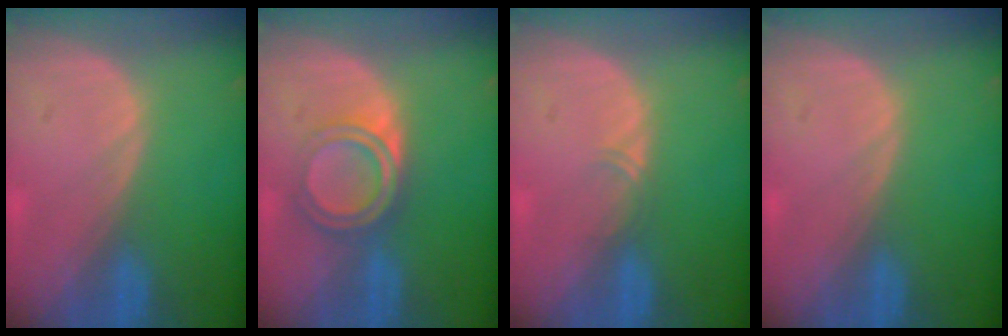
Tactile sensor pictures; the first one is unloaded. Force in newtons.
{"total": 5.3, "press": 4.9, "slide": 1.9}
{"total": 1.1, "press": 1.0, "slide": 0.6}
{"total": 0.0}